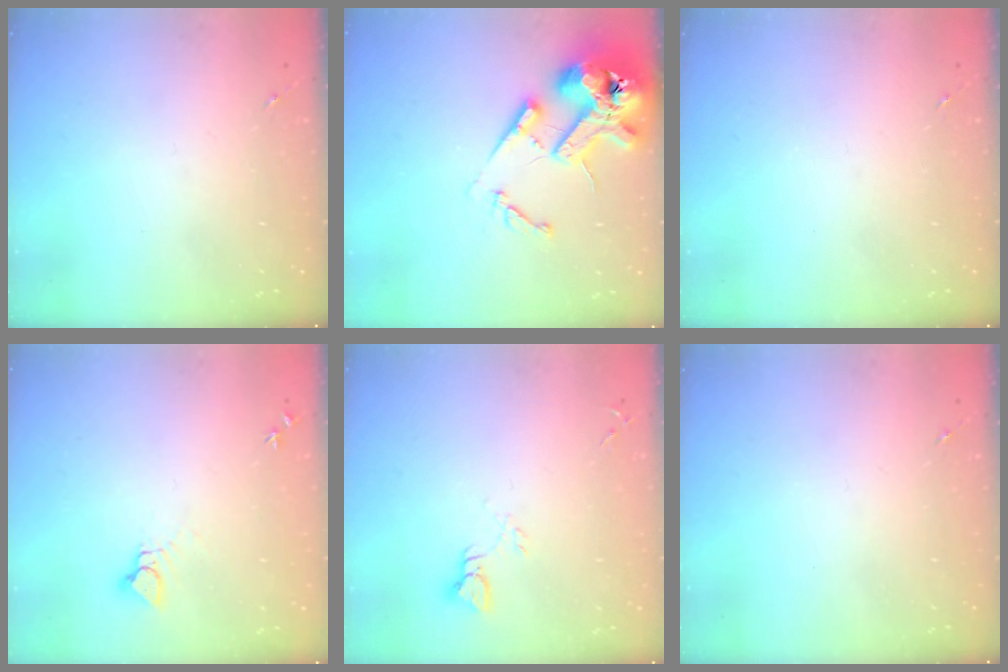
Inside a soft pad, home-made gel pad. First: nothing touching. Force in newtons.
{"total": 17.7, "press": 17.6, "slide": 2.4}
{"total": 0.0}
{"total": 3.9, "press": 3.9, "slide": 0.2}
{"total": 3.3, "press": 3.3, "slide": 0.3}
{"total": 0.0}